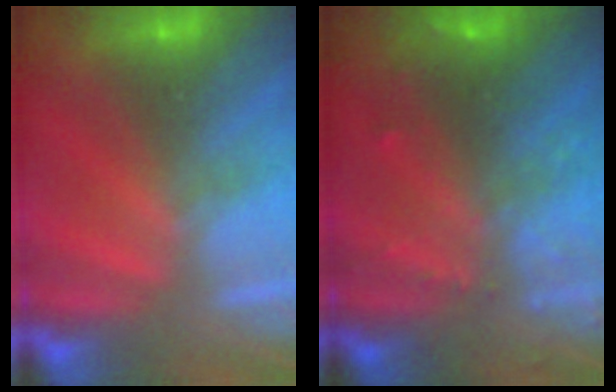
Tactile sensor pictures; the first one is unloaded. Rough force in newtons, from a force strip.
{"total": 5.8}